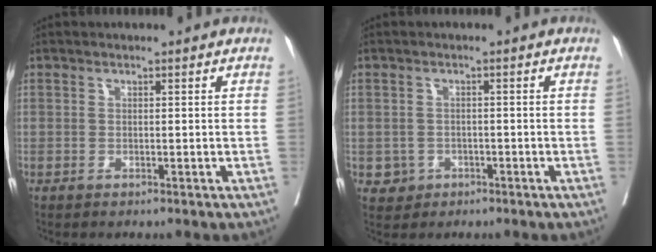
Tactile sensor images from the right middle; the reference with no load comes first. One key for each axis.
{"total": 2.6, "fx": -1.0, "fy": 2.5, "fz": 0.2, "tx": 0.001, "ty": 0.009, "tz": -0.009}